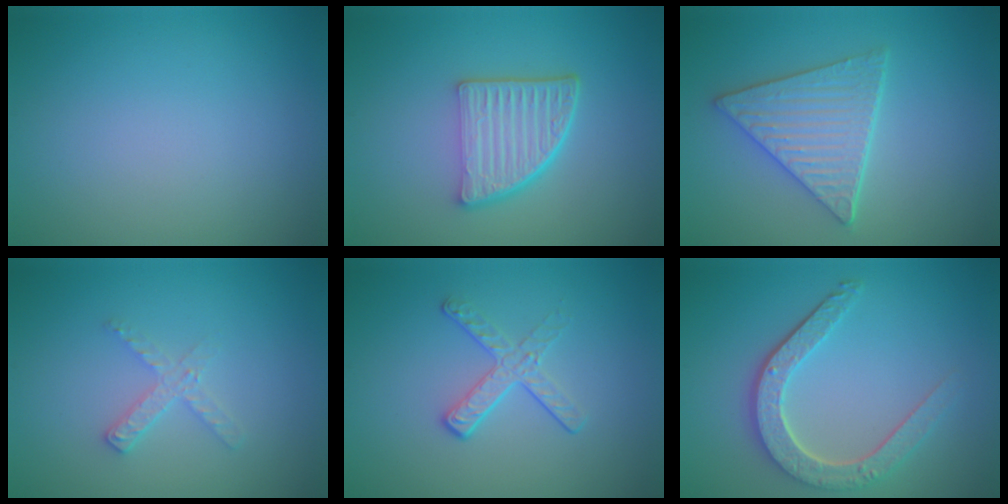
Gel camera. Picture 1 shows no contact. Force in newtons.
{"total": 5.2, "press": 3.7, "slide": 3.7}
{"total": 4.5, "press": 3.9, "slide": 2.1}
{"total": 1.7, "press": 1.7, "slide": 0.2}
{"total": 2.1, "press": 1.4, "slide": 1.6}
{"total": 4.6, "press": 3.7, "slide": 2.8}